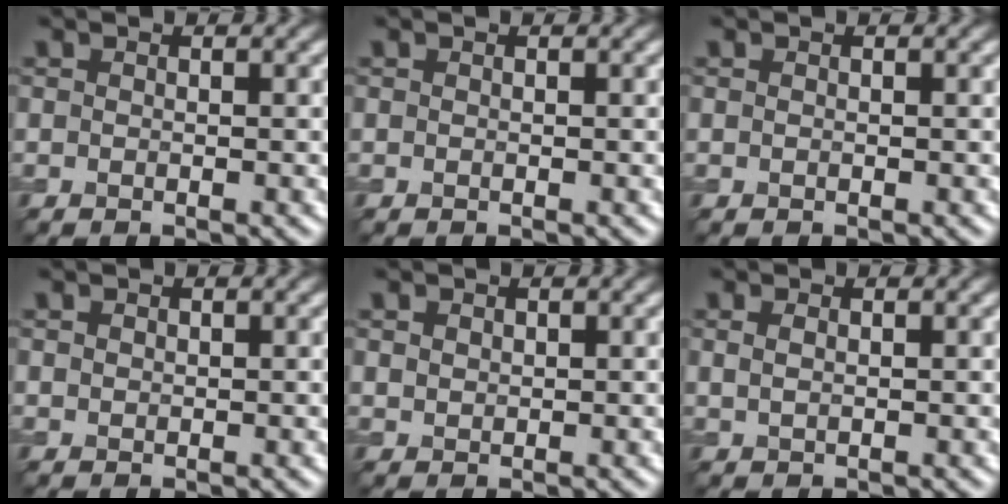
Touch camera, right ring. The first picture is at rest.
{"total": 0.0}
{"total": 0.0}
{"total": 0.6, "force": [0.3, 0.5, 0.2], "torque": [-0.003, -0.001, 0.007]}
{"total": 1.0, "force": [0.5, 0.8, 0.4], "torque": [-0.007, -0.001, 0.012]}
{"total": 1.0, "force": [0.4, 0.5, 0.7], "torque": [-0.017, -0.004, 0.014]}